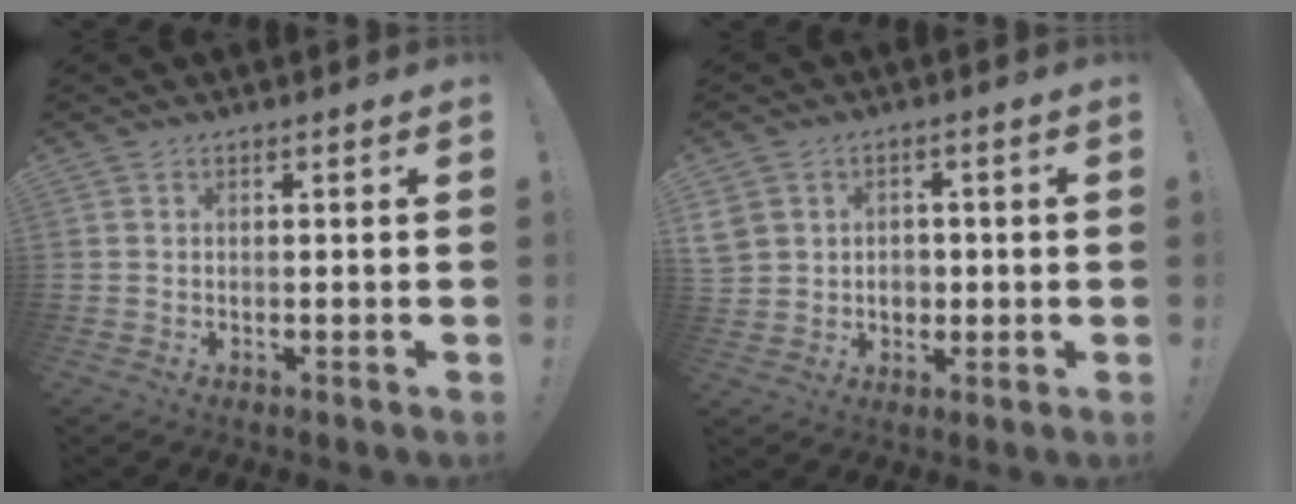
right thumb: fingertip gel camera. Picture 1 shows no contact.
{"total": 6.5, "force": [1.4, 6.1, 1.7], "torque": [-0.032, -0.005, 0.030]}